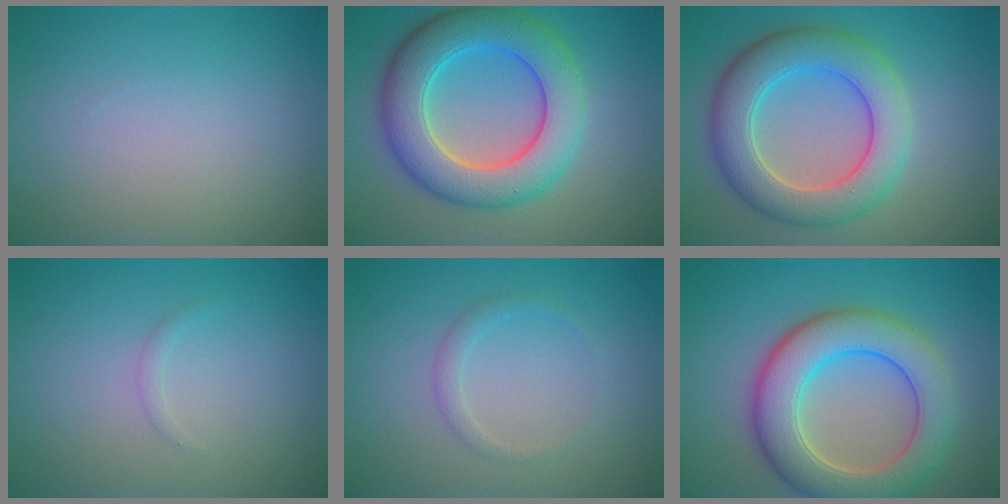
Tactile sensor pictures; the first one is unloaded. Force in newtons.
{"total": 8.9, "press": 8.9, "slide": 0.5}
{"total": 7.5, "press": 7.5, "slide": 0.3}
{"total": 0.5, "press": 0.5, "slide": 0.0}
{"total": 1.2, "press": 1.2, "slide": 0.1}
{"total": 8.4, "press": 8.3, "slide": 0.5}